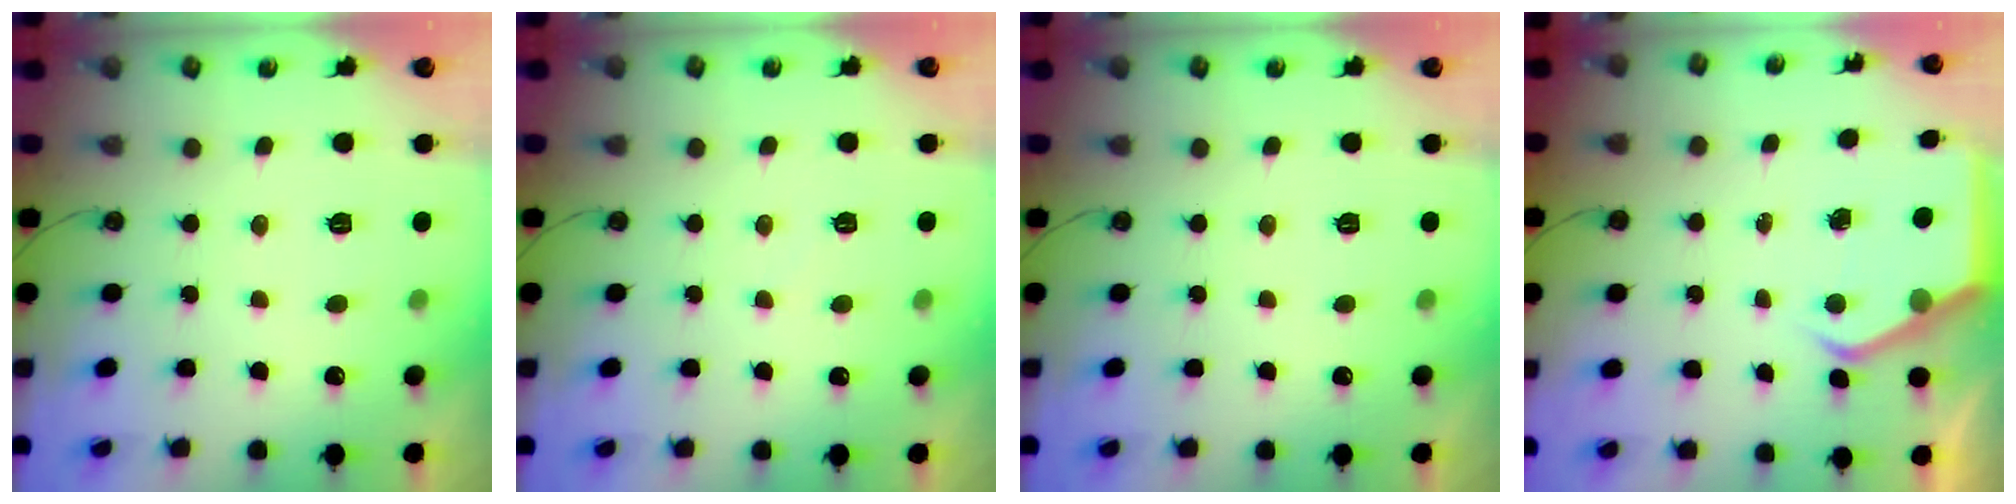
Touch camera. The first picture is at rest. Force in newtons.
{"total": 3.6, "press": 3.6, "slide": 0.3}
{"total": 0.0}
{"total": 4.2, "press": 4.1, "slide": 0.6}